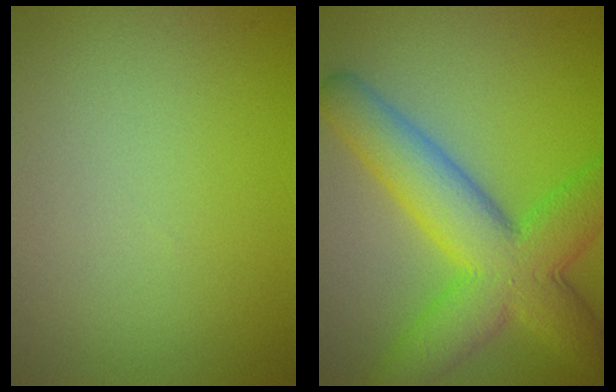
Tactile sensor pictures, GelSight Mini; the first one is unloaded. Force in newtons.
{"total": 9.3, "press": 9.3, "slide": 0.2}